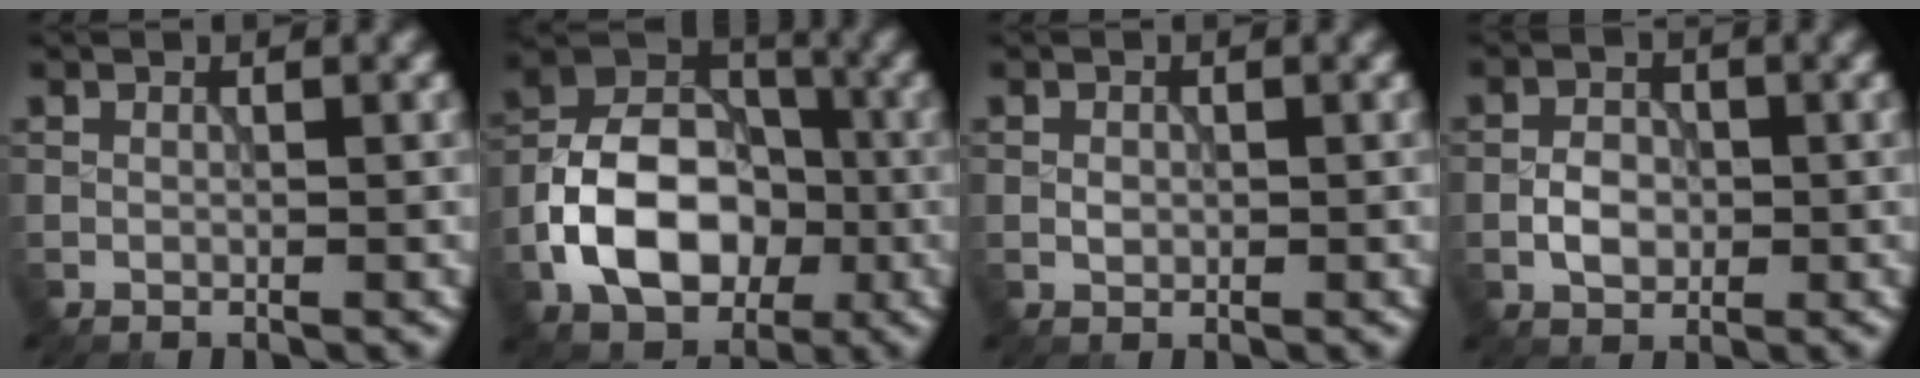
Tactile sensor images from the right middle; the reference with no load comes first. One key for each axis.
{"total": 10.3, "fx": -3.0, "fy": 7.1, "fz": 6.8, "tx": -0.120, "ty": 0.012, "tz": -0.063}
{"total": 0.8, "fx": -0.1, "fy": 0.6, "fz": 0.5, "tx": -0.007, "ty": -0.001, "tz": -0.002}
{"total": 2.6, "fx": -0.6, "fy": 1.8, "fz": 1.7, "tx": -0.028, "ty": 0.003, "tz": -0.015}